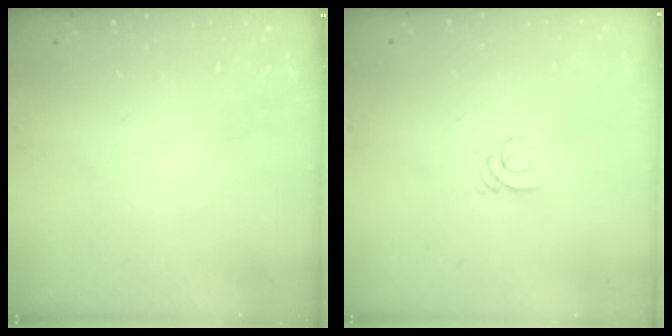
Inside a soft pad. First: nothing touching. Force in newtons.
{"total": 1.4, "press": 1.4, "slide": 0.1}